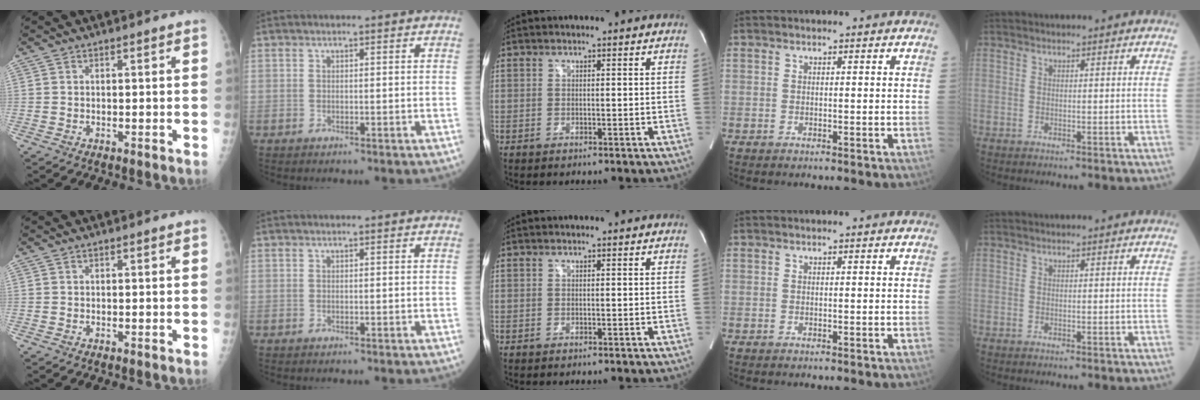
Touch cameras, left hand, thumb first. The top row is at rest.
{}